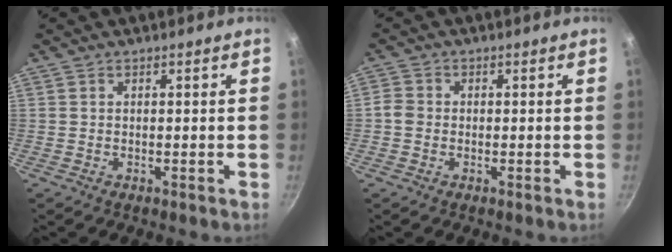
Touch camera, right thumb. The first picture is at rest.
{"total": 2.5, "force": [-0.6, 2.2, 1.1], "torque": [-0.017, 0.011, -0.016]}